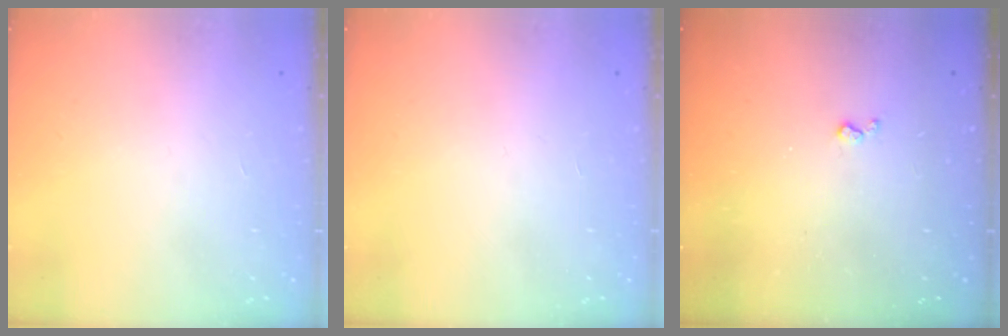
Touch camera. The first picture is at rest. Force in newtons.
{"total": 0.0}
{"total": 2.9, "press": 2.9, "slide": 0.5}